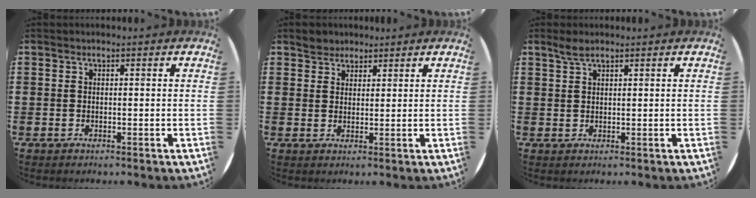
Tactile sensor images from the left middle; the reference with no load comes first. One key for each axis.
{"total": 2.4, "fx": 2.1, "fy": 1.1, "fz": -0.3, "tx": 0.010, "ty": 0.003, "tz": 0.041}
{"total": 1.9, "fx": 1.5, "fy": 0.4, "fz": 1.0, "tx": -0.021, "ty": 0.005, "tz": 0.027}